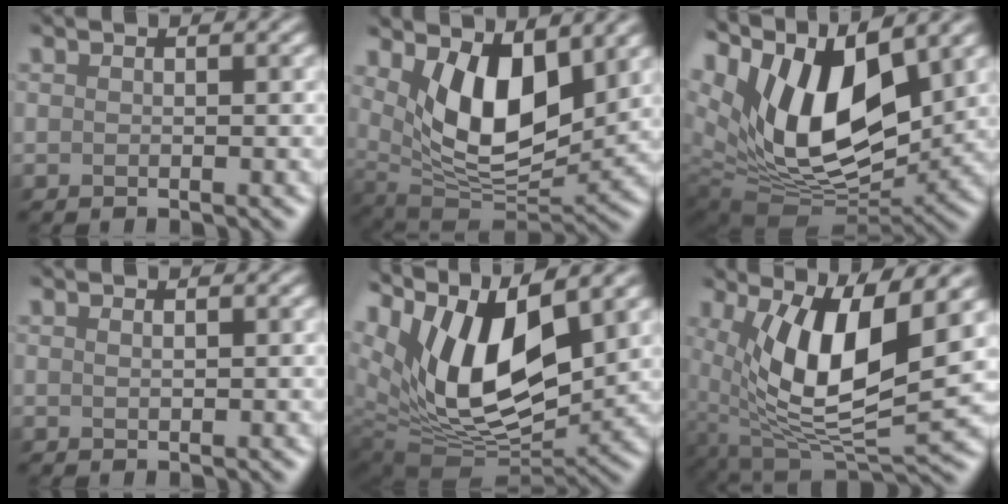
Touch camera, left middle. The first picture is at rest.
{"total": 8.2, "force": [2.8, 4.1, 6.5], "torque": [-0.123, -0.024, 0.048]}
{"total": 14.7, "force": [5.4, 7.3, 11.5], "torque": [-0.209, 0.005, 0.092]}
{"total": 0.6, "force": [0.5, 0.2, 0.3], "torque": [-0.007, -0.002, 0.009]}
{"total": 13.3, "force": [5.6, 6.4, 10.2], "torque": [-0.189, 0.000, 0.102]}
{"total": 10.4, "force": [2.5, 3.7, 9.4], "torque": [-0.183, -0.015, 0.045]}